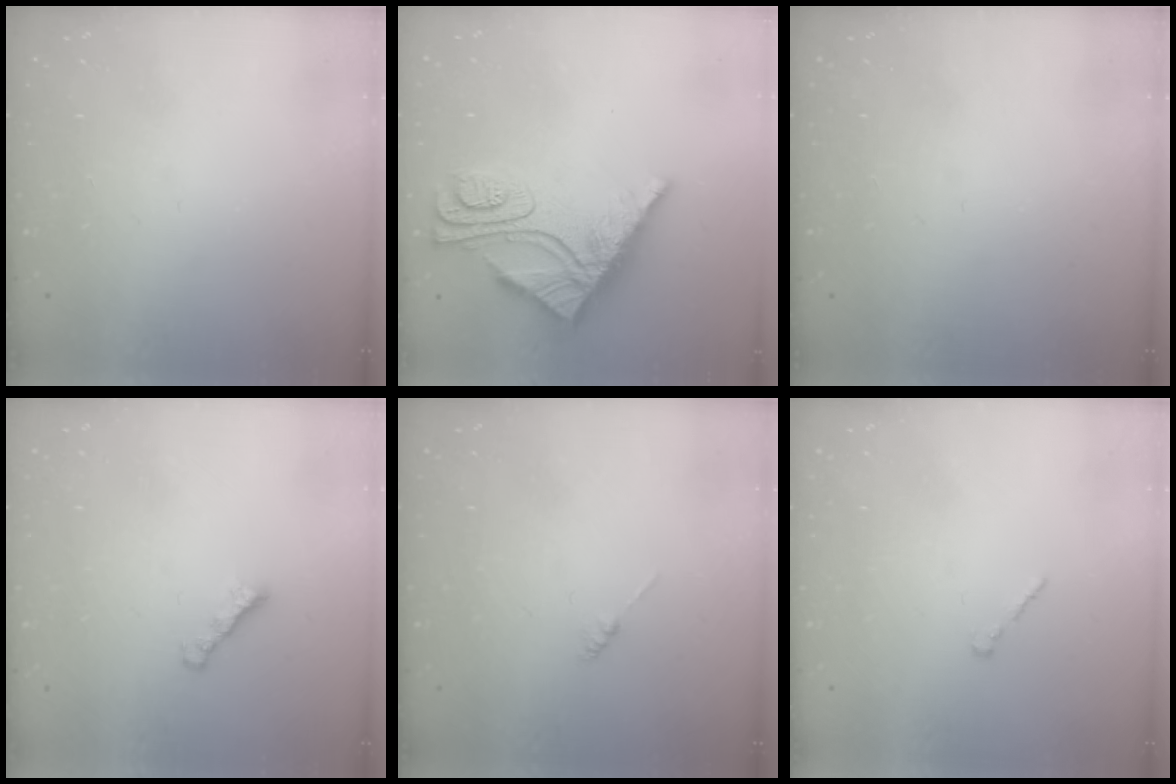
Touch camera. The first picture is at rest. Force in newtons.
{"total": 12.9, "press": 12.8, "slide": 1.3}
{"total": 0.0}
{"total": 1.8, "press": 1.7, "slide": 0.6}
{"total": 0.0}
{"total": 1.0, "press": 0.8, "slide": 0.5}